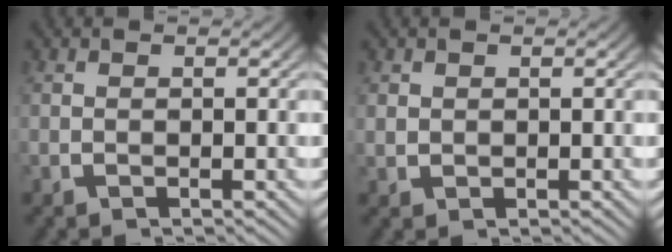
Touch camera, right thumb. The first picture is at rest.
{"total": 1.0, "force": [0.4, 0.9, 0.3], "torque": [-0.008, -0.005, 0.013]}